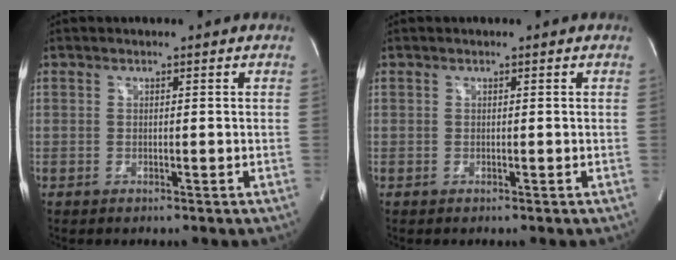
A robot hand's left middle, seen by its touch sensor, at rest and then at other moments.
{"total": 0.0}